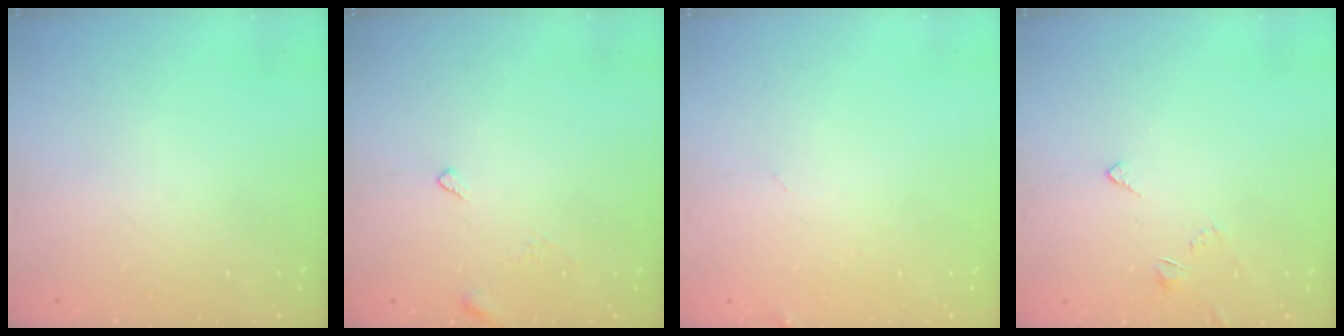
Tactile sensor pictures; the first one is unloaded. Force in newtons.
{"total": 6.8, "press": 6.8, "slide": 0.5}
{"total": 2.2, "press": 2.2, "slide": 0.2}
{"total": 2.9, "press": 2.8, "slide": 0.6}